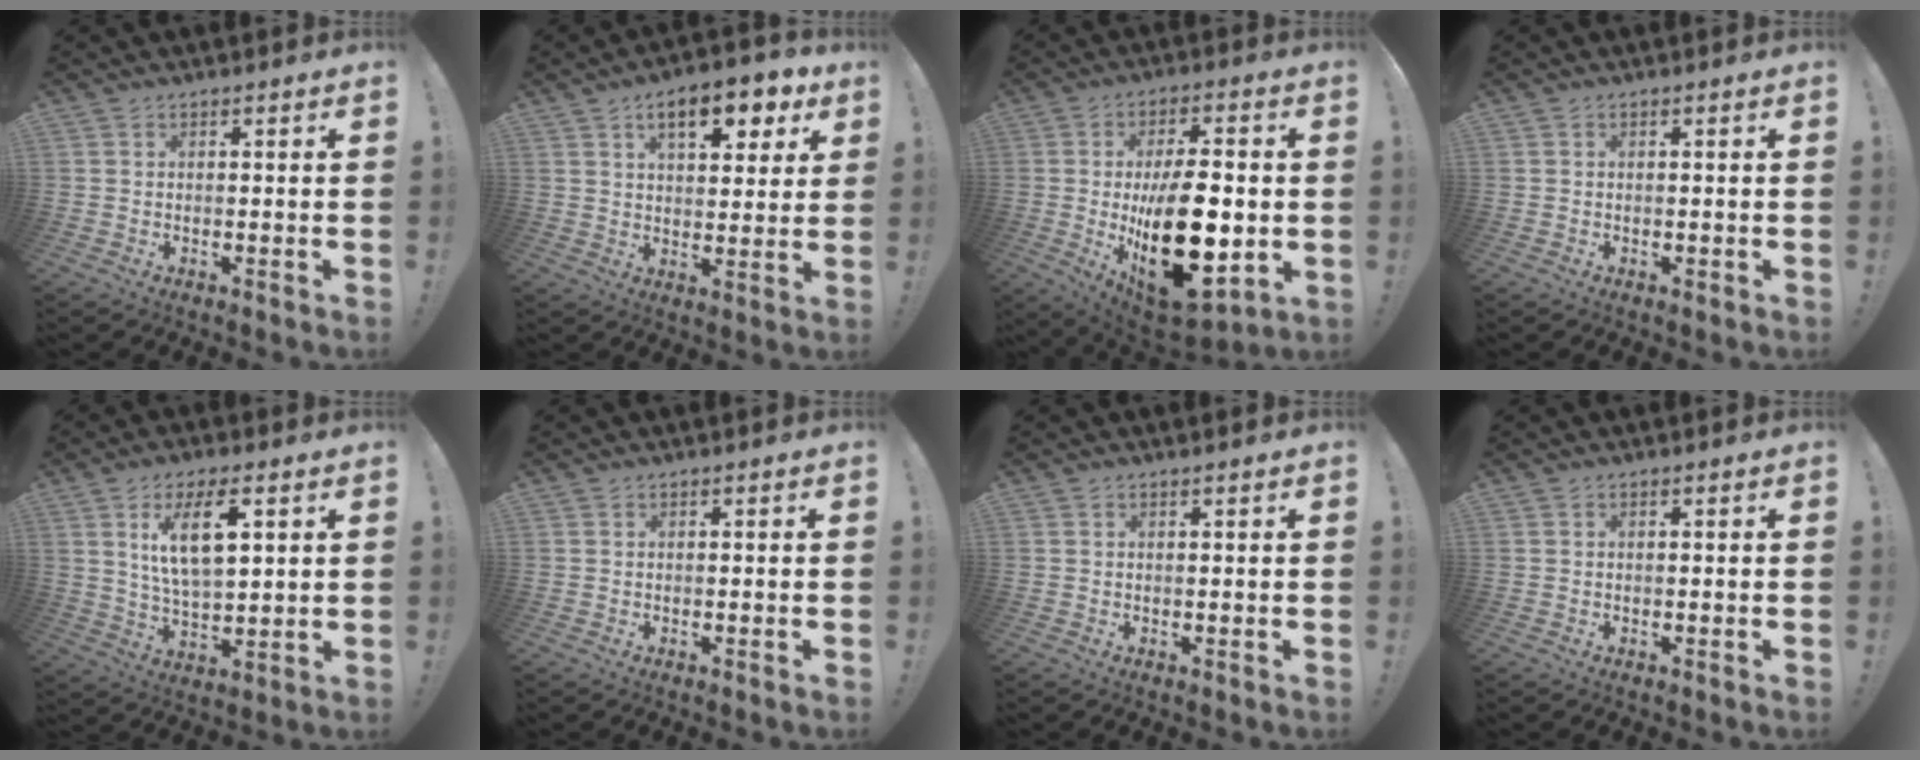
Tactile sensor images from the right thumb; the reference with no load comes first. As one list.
[{"total": 12.5, "force": [6.3, 5.5, 9.3], "torque": [-0.130, -0.025, 0.102]}, {"total": 25.9, "force": [-2.5, 13.0, 22.2], "torque": [-0.375, -0.011, -0.023]}, {"total": 0.0}, {"total": 12.2, "force": [5.0, 4.8, 10.0], "torque": [-0.187, -0.007, 0.081]}, {"total": 0.0}, {"total": 0.7, "force": [0.4, -0.2, 0.5], "torque": [-0.008, -0.001, 0.007]}, {"total": 0.0}]